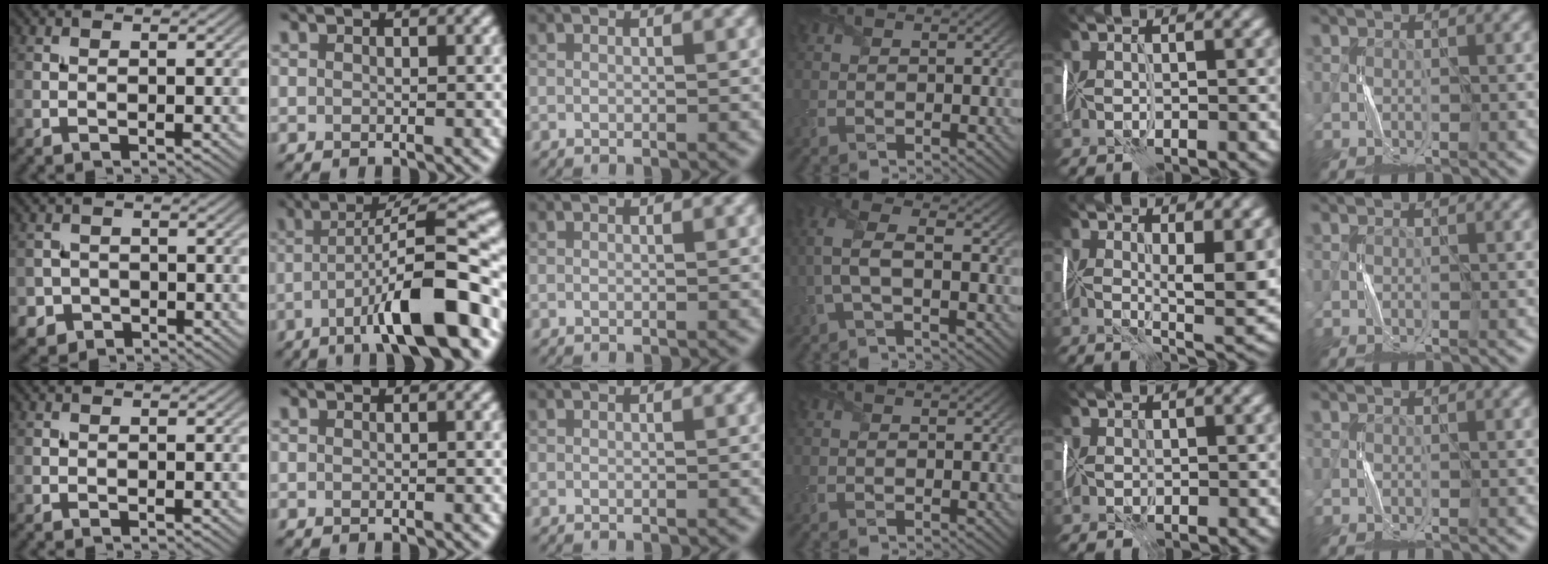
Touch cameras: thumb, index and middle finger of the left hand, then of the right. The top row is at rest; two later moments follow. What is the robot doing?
{"motion": "fold", "object": "handkerchief"}